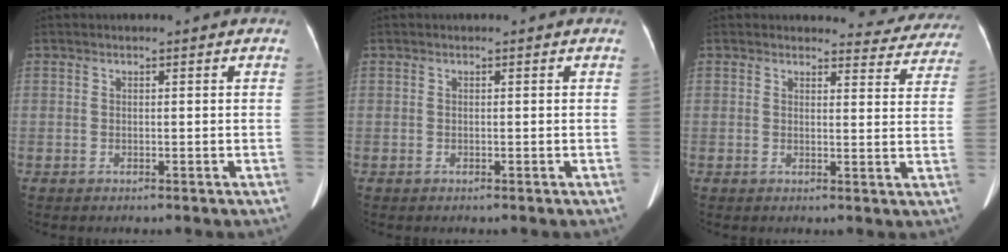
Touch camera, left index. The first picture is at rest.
{"total": 0.0}
{"total": 8.0, "force": [7.7, 2.1, -0.2], "torque": [0.028, -0.026, 0.061]}